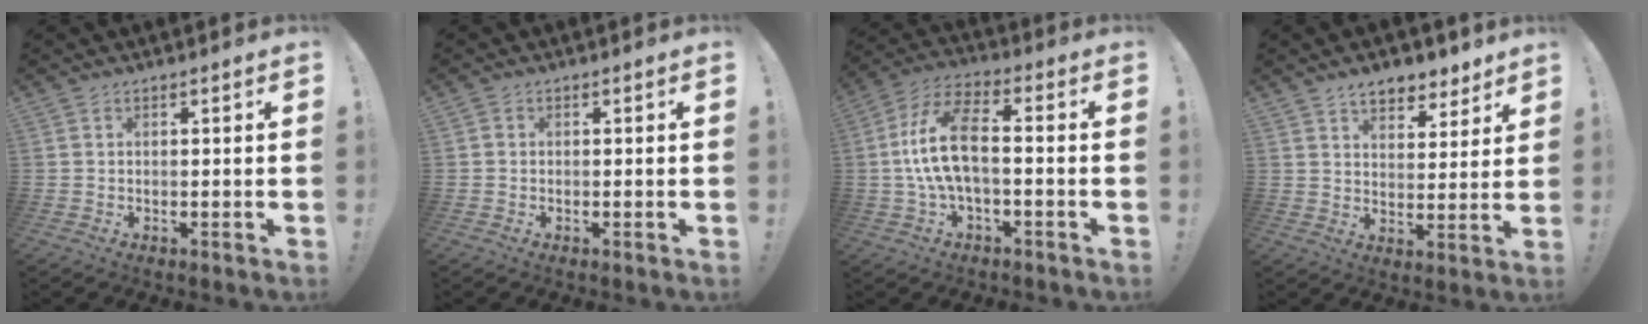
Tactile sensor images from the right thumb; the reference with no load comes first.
{"total": 0.6, "force": [-0.1, 0.6, 0.0], "torque": [0.000, 0.003, -0.002]}
{"total": 13.4, "force": [-0.9, 5.8, 12.1], "torque": [-0.235, 0.003, -0.019]}
{"total": 8.1, "force": [6.2, 4.1, 3.2], "torque": [-0.043, -0.036, 0.114]}